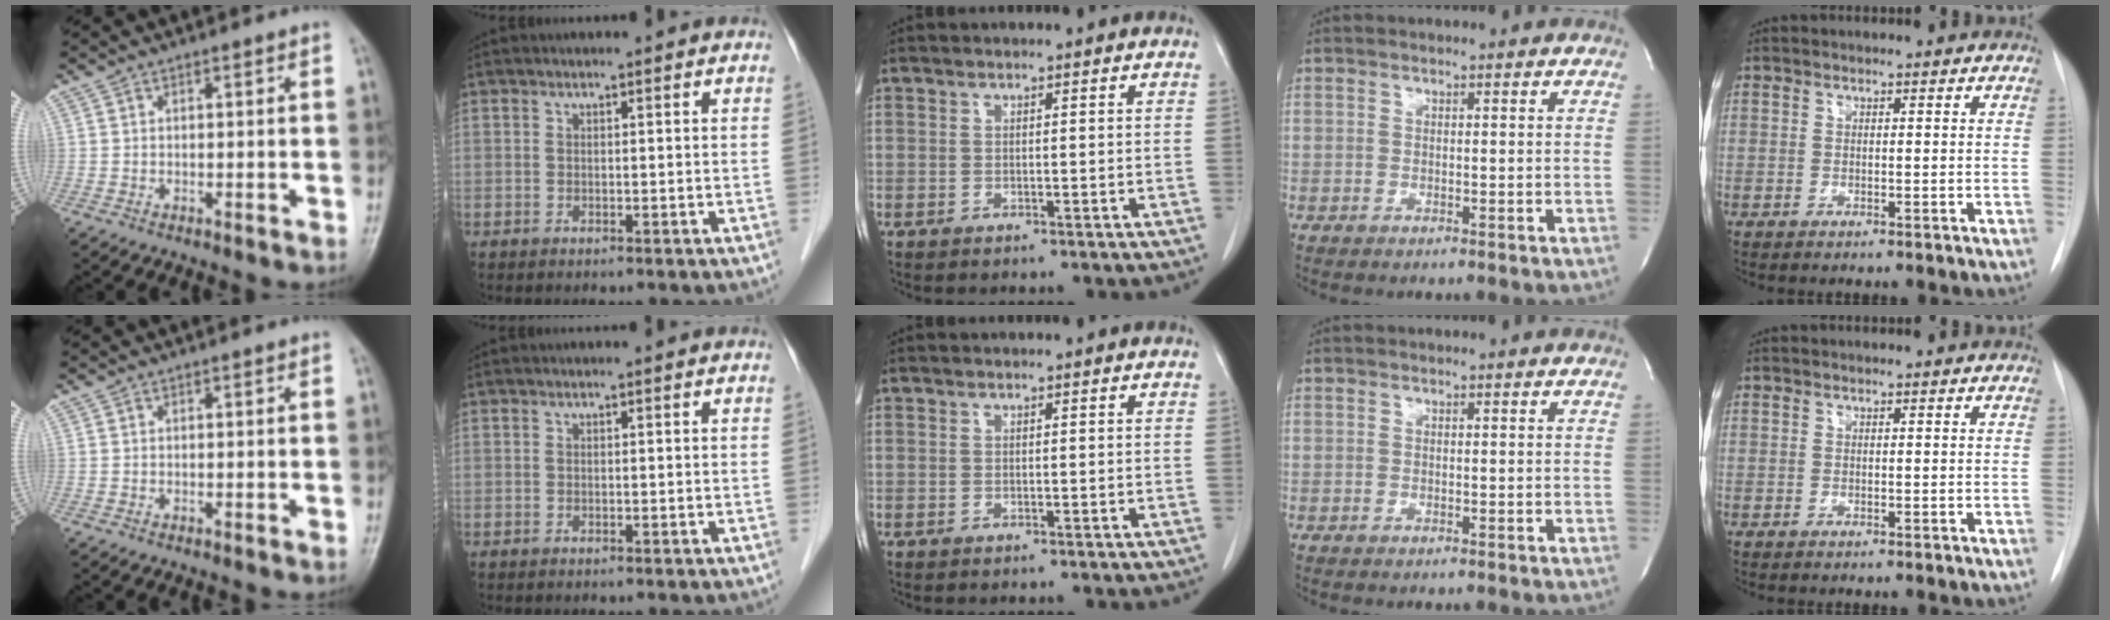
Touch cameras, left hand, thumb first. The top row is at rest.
{}